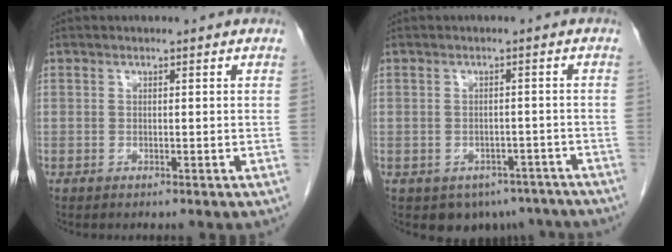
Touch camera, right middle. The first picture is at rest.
{"total": 6.9, "force": [-5.1, 4.5, 1.5], "torque": [-0.005, 0.009, -0.060]}